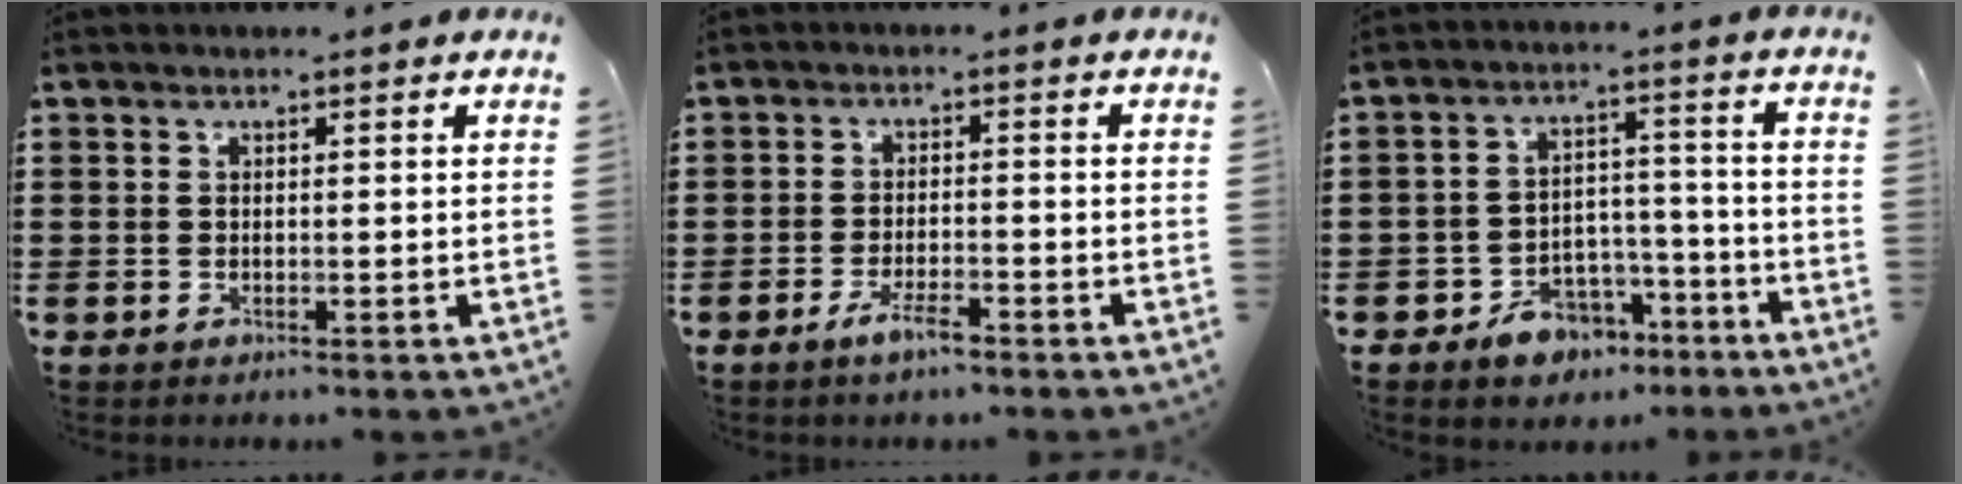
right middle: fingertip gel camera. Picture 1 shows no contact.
{"total": 3.7, "force": [-2.5, 0.9, 2.7], "torque": [-0.050, 0.003, -0.047]}
{"total": 6.6, "force": [-5.3, 3.7, 1.5], "torque": [-0.025, 0.033, -0.098]}